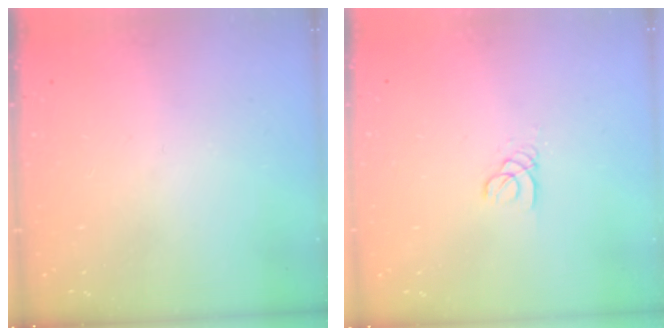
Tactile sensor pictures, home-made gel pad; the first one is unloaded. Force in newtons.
{"total": 1.8, "press": 1.8, "slide": 0.2}